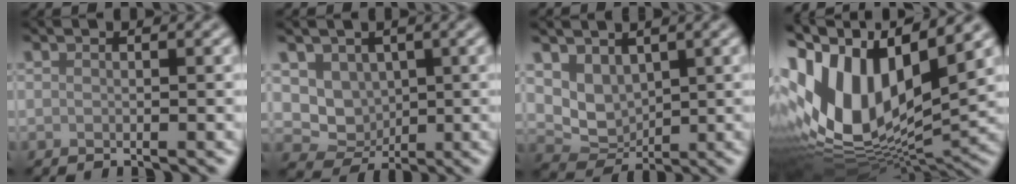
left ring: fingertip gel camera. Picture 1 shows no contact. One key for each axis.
{"total": 3.3, "fx": 0.6, "fy": 2.8, "fz": 1.6, "tx": -0.024, "ty": -0.011, "tz": 0.013}
{"total": 3.3, "fx": 1.5, "fy": 2.3, "fz": 1.8, "tx": -0.041, "ty": -0.013, "tz": 0.030}
{"total": 16.0, "fx": 3.0, "fy": 8.5, "fz": 13.3, "tx": -0.279, "ty": 0.008, "tz": 0.056}